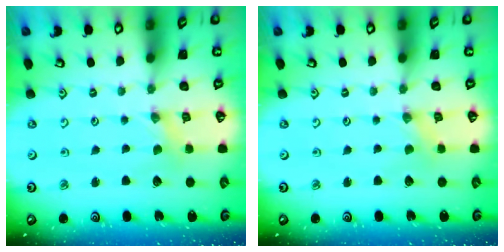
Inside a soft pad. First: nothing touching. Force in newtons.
{"total": 0.0}